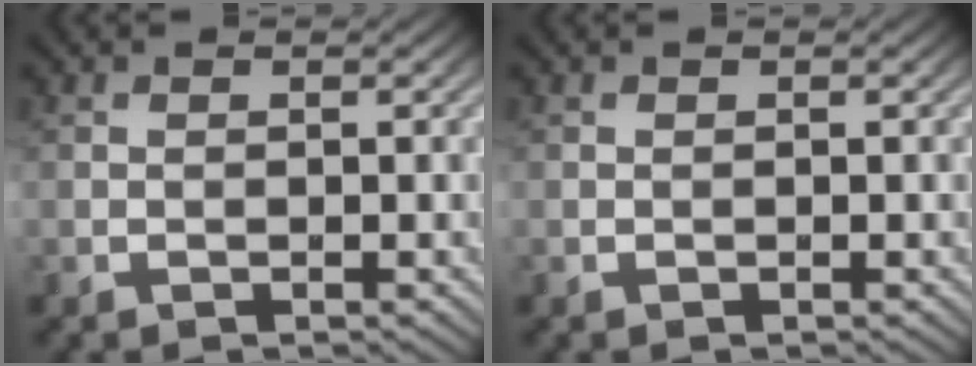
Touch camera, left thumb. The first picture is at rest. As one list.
[{"total": 0.0}]